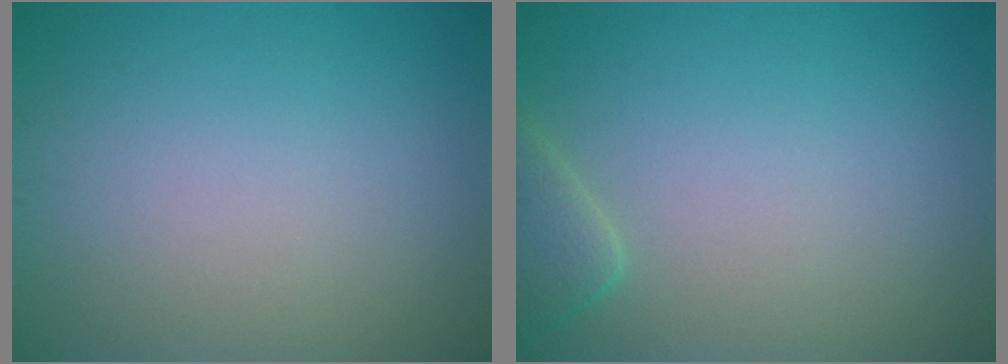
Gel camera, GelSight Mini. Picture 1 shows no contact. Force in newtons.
{"total": 2.3, "press": 2.2, "slide": 0.4}